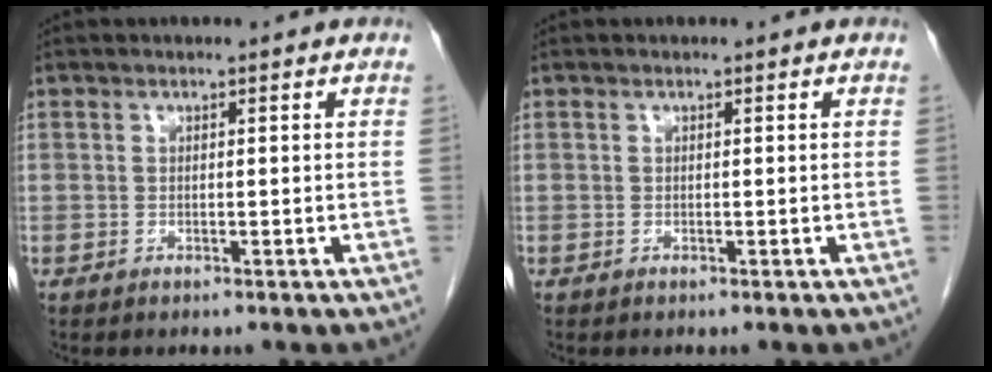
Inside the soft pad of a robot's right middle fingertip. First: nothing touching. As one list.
[{"total": 0.0}]